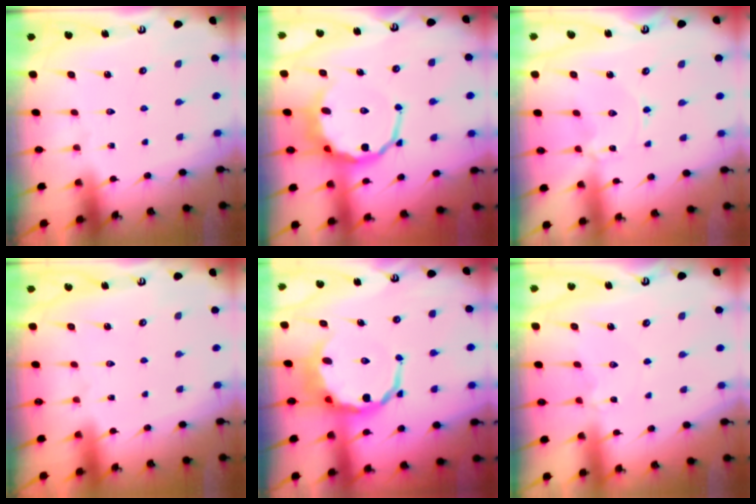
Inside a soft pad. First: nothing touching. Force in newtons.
{"total": 9.2, "press": 8.7, "slide": 3.1}
{"total": 0.0}
{"total": 1.6, "press": 1.6, "slide": 0.1}
{"total": 8.3, "press": 7.9, "slide": 2.5}
{"total": 2.7, "press": 2.7, "slide": 0.5}